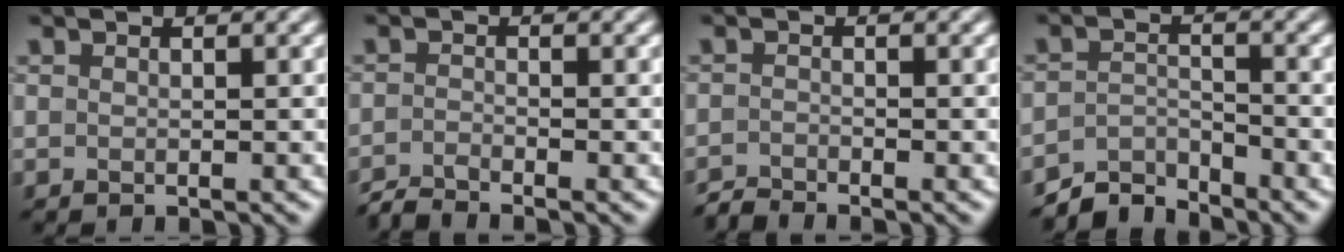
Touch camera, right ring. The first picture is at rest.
{"total": 1.9, "force": [-1.9, 0.0, 0.5], "torque": [-0.014, -0.004, -0.048]}
{"total": 1.5, "force": [-1.5, 0.0, 0.1], "torque": [-0.004, -0.002, -0.040]}
{"total": 3.5, "force": [-3.5, 0.6, 0.3], "torque": [-0.003, 0.008, -0.072]}